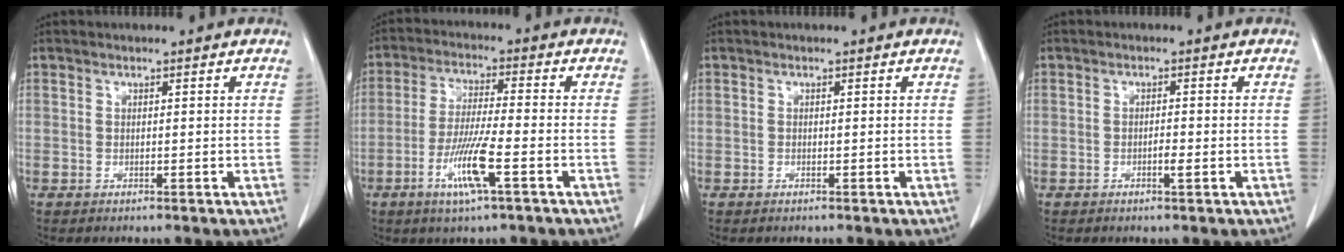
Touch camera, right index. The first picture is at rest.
{"total": 8.7, "force": [-3.7, 0.0, 7.8], "torque": [-0.157, -0.012, -0.072]}
{"total": 0.0}
{"total": 1.6, "force": [-0.6, 0.2, 1.4], "torque": [-0.025, 0.000, -0.009]}